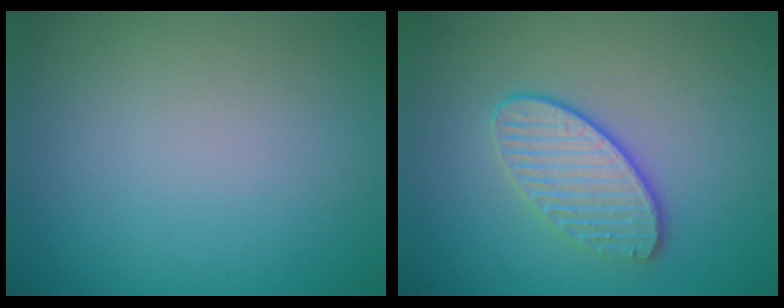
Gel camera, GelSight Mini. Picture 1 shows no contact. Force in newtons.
{"total": 3.4, "press": 3.1, "slide": 1.4}